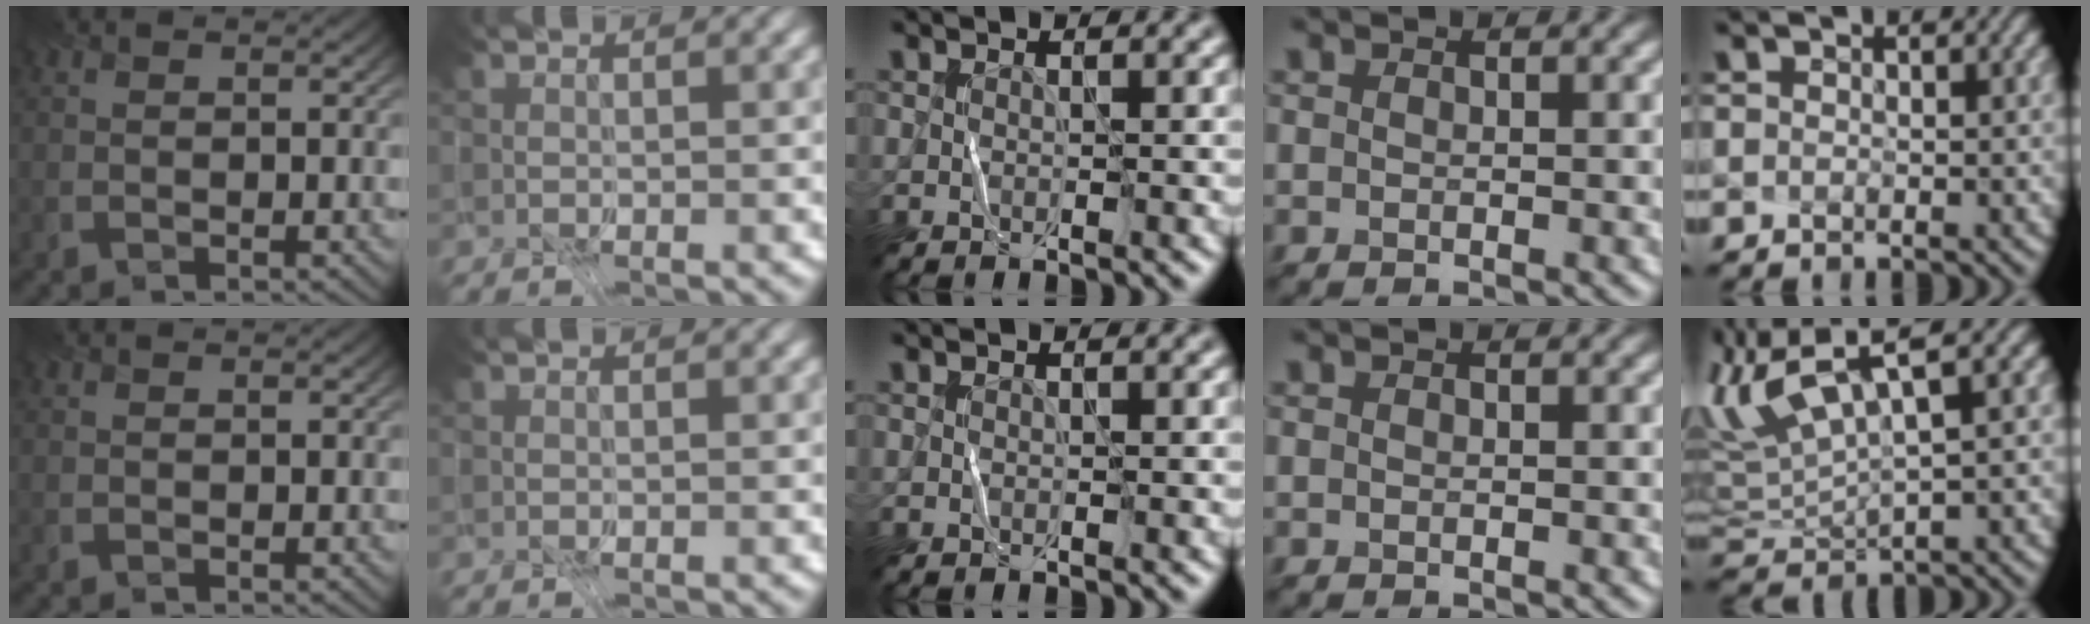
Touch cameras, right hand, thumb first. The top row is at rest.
{"little": {"total": 6.7, "force": [3.6, 1.0, 5.5], "torque": [-0.146, 0.004, 0.096]}}